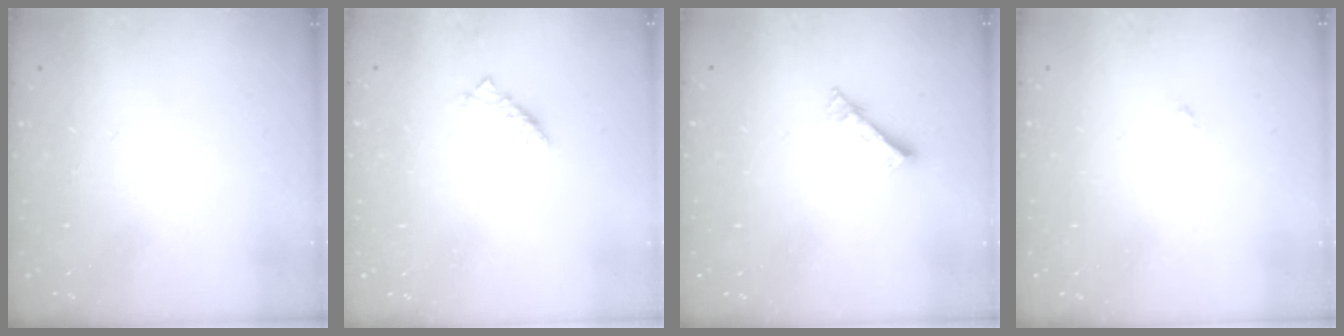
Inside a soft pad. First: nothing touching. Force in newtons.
{"total": 2.5, "press": 2.4, "slide": 0.7}
{"total": 3.0, "press": 3.0, "slide": 0.4}
{"total": 0.0}